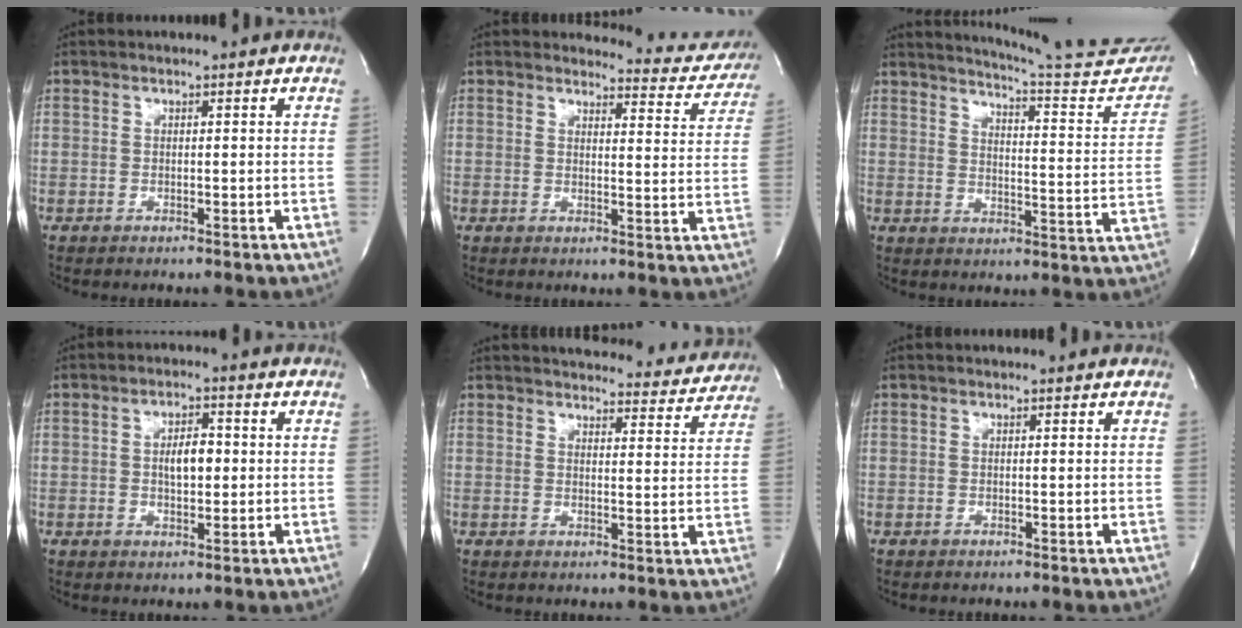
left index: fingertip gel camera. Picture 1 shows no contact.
{"total": 9.0, "force": [8.8, 1.6, -0.7], "torque": [0.028, -0.050, 0.079]}
{"total": 20.9, "force": [19.8, 0.7, 6.7], "torque": [-0.097, -0.098, 0.234]}
{"total": 4.3, "force": [0.3, 1.9, 3.9], "torque": [-0.066, 0.003, 0.008]}
{"total": 16.6, "force": [15.9, 3.5, 3.1], "torque": [-0.020, -0.023, 0.178]}
{"total": 1.0, "force": [0.9, 0.1, 0.2], "torque": [-0.008, 0.009, 0.012]}